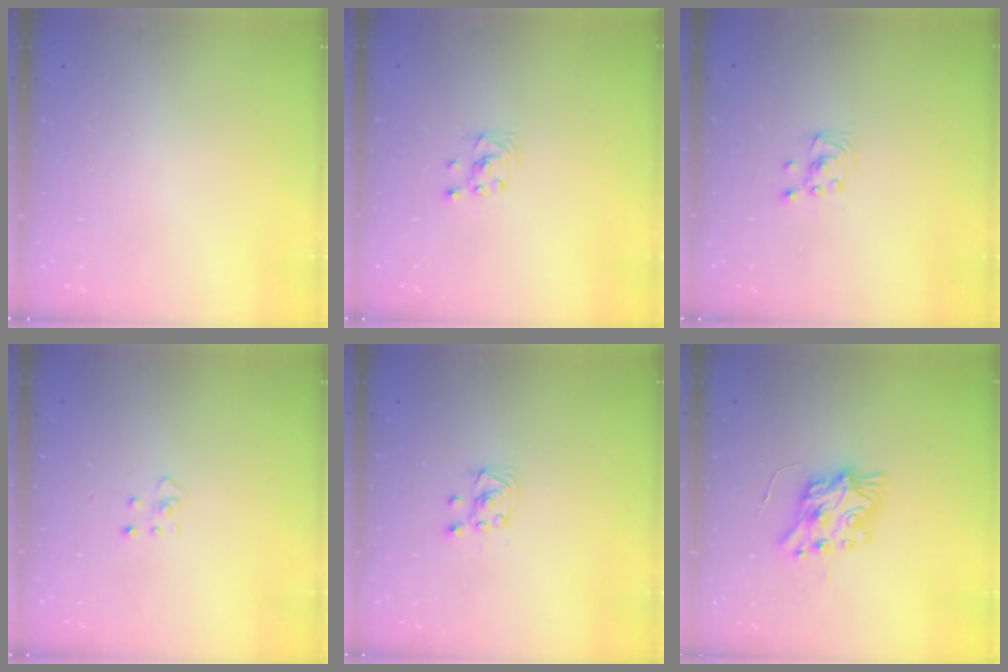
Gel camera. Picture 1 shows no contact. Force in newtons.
{"total": 1.6, "press": 1.6, "slide": 0.0}
{"total": 2.5, "press": 2.5, "slide": 0.2}
{"total": 3.7, "press": 3.6, "slide": 0.3}
{"total": 3.5, "press": 3.5, "slide": 0.4}
{"total": 8.1, "press": 8.1, "slide": 0.2}